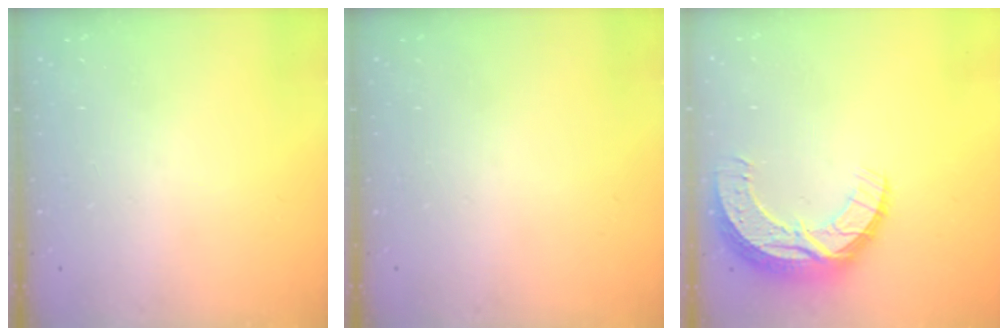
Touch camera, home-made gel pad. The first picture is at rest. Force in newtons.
{"total": 0.0}
{"total": 12.5, "press": 12.5, "slide": 0.7}